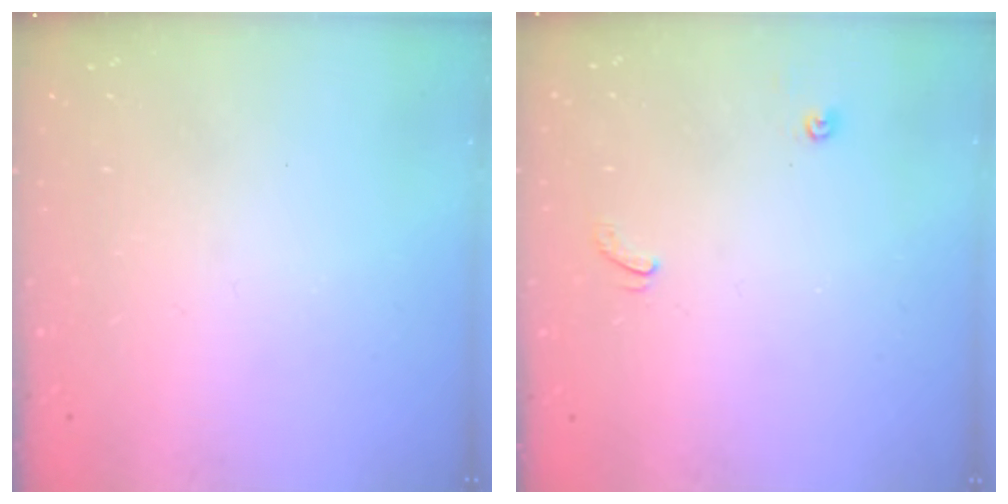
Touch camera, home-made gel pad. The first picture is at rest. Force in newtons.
{"total": 2.6, "press": 2.6, "slide": 0.3}